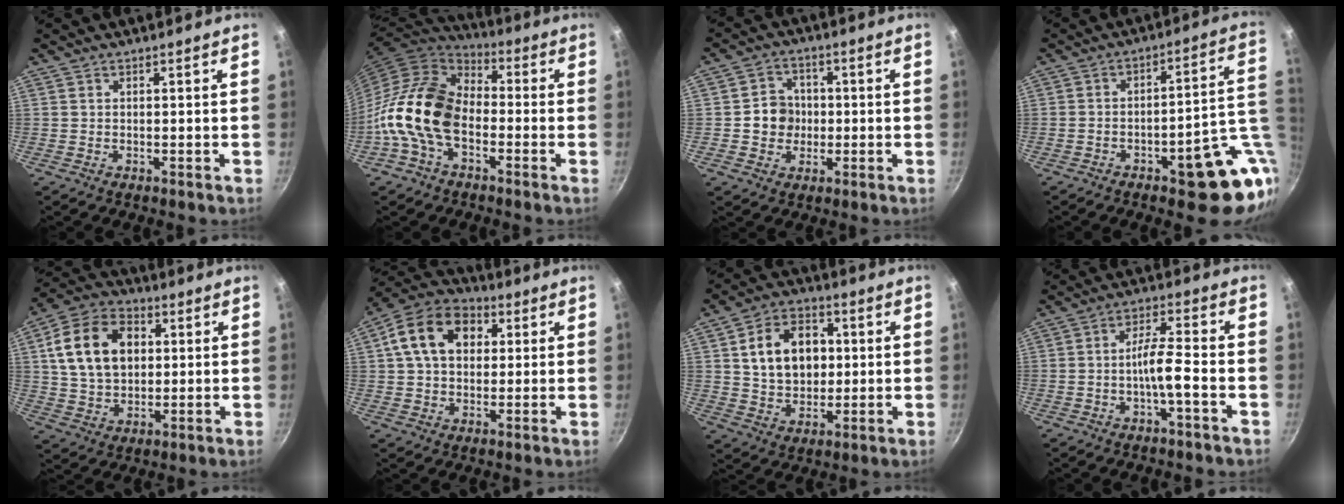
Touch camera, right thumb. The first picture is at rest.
{"total": 16.0, "force": [-4.1, 10.3, 11.5], "torque": [-0.192, 0.043, -0.100]}
{"total": 6.7, "force": [-0.4, 6.1, 2.7], "torque": [-0.007, 0.011, -0.014]}
{"total": 16.9, "force": [-4.9, 6.5, 14.8], "torque": [-0.130, 0.032, -0.056]}
{"total": 16.3, "force": [3.5, 11.6, 10.9], "torque": [-0.174, 0.008, 0.054]}
{"total": 14.3, "force": [3.5, 10.4, 9.2], "torque": [-0.135, 0.022, 0.042]}
{"total": 14.2, "force": [2.2, 10.5, 9.4], "torque": [-0.122, 0.009, 0.036]}
{"total": 6.1, "force": [-2.6, 1.1, 5.4], "torque": [-0.104, 0.035, -0.045]}